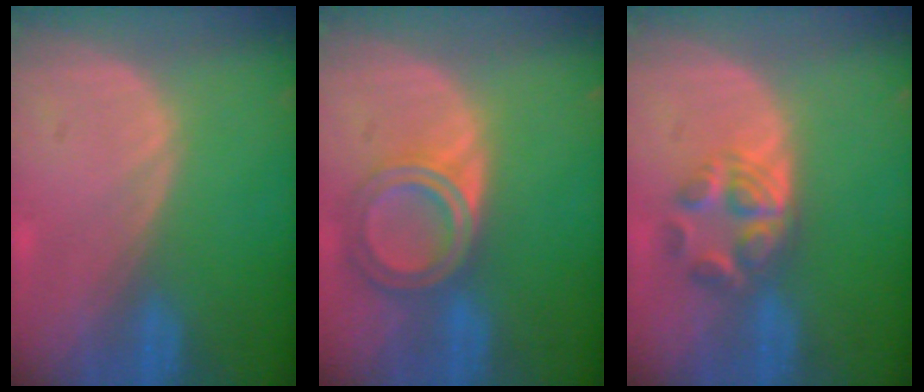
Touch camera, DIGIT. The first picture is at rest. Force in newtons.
{"total": 6.5, "press": 5.8, "slide": 3.0}
{"total": 5.9, "press": 5.1, "slide": 3.1}